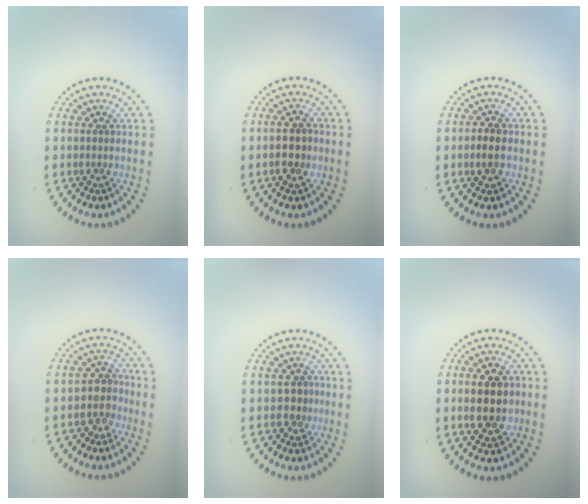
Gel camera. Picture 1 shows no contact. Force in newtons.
{"total": 2.5, "press": 2.5, "slide": 0.2}
{"total": 2.3, "press": 2.3, "slide": 0.3}
{"total": 2.5, "press": 2.1, "slide": 1.3}
{"total": 1.9, "press": 1.8, "slide": 0.7}
{"total": 4.7, "press": 4.7, "slide": 0.3}